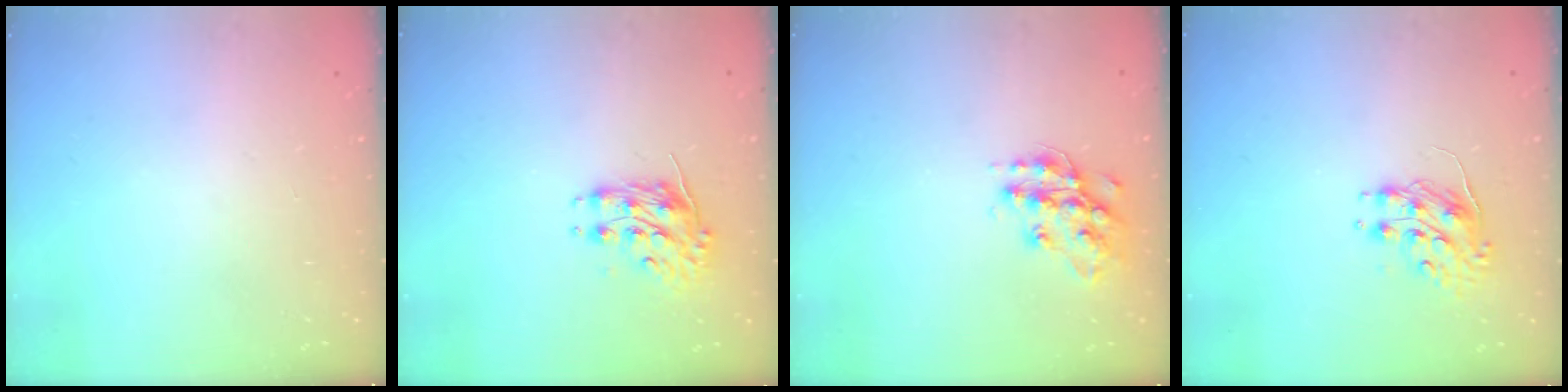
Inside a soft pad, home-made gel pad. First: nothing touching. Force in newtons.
{"total": 8.2, "press": 8.2, "slide": 0.3}
{"total": 14.4, "press": 14.4, "slide": 0.7}
{"total": 8.5, "press": 8.4, "slide": 0.6}